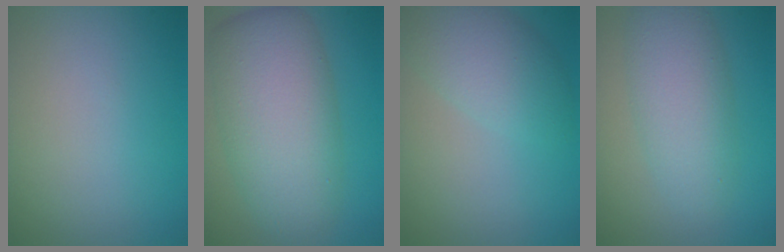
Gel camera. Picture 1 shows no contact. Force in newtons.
{"total": 8.7, "press": 8.7, "slide": 0.4}
{"total": 4.3, "press": 4.3, "slide": 0.2}
{"total": 4.8, "press": 4.8, "slide": 0.2}